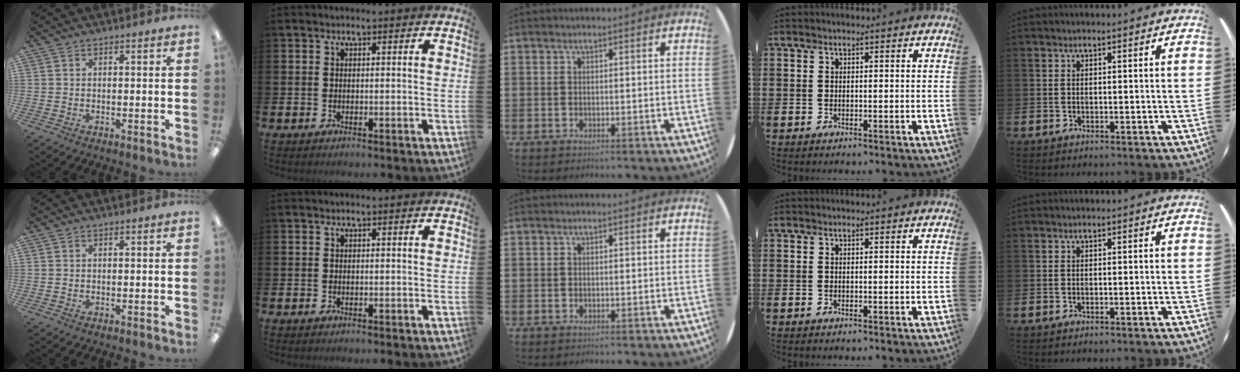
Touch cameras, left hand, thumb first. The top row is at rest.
{}